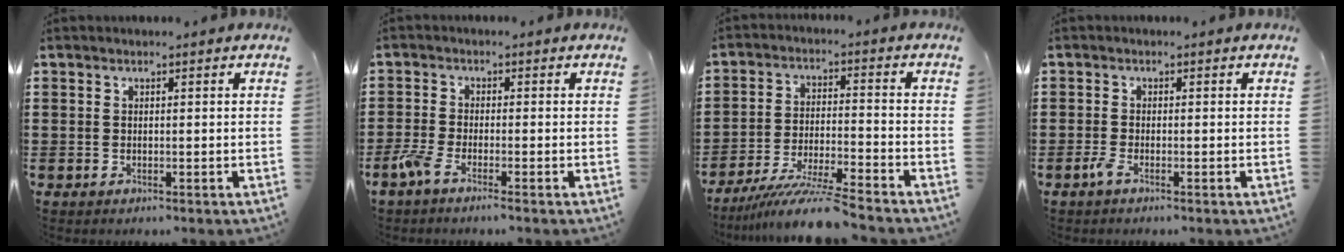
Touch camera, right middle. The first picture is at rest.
{"total": 2.8, "force": [-1.9, 0.2, 2.0], "torque": [-0.064, -0.007, -0.045]}
{"total": 9.0, "force": [-8.0, -0.2, 4.2], "torque": [-0.081, -0.006, -0.154]}
{"total": 1.4, "force": [-0.9, 0.2, 1.1], "torque": [-0.029, -0.005, -0.018]}